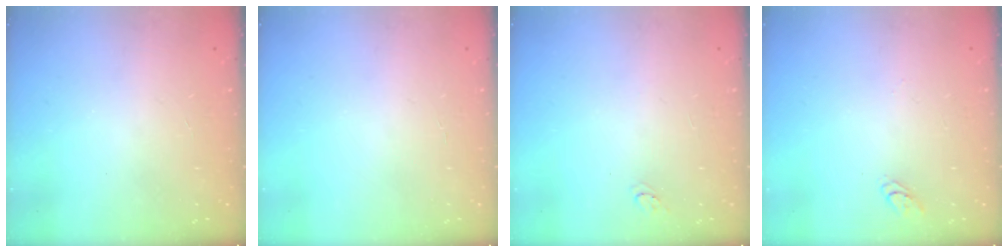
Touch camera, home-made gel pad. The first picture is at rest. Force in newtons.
{"total": 1.9, "press": 1.9, "slide": 0.2}
{"total": 3.3, "press": 3.3, "slide": 0.4}
{"total": 2.7, "press": 2.7, "slide": 0.3}